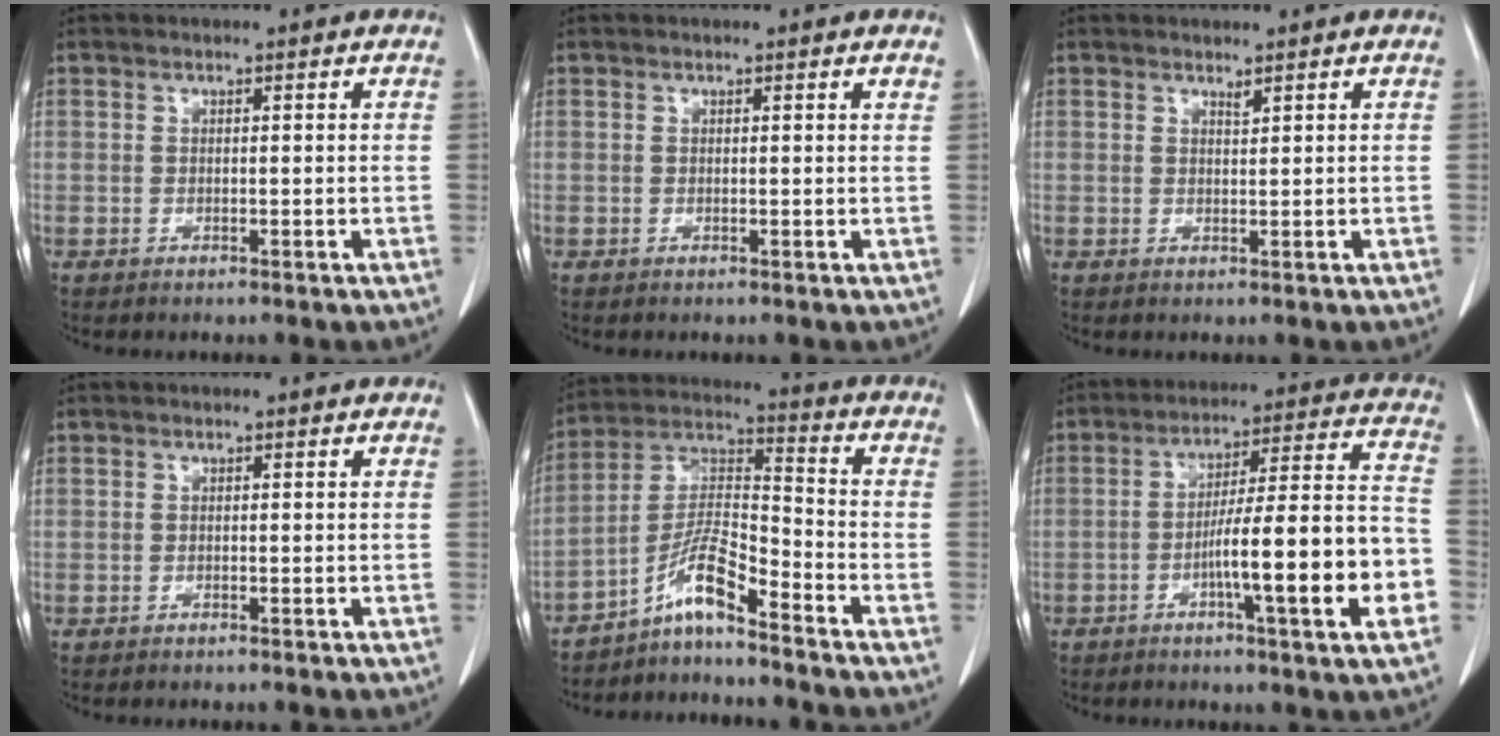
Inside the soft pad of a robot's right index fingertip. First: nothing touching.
{"total": 0.7, "force": [0.5, -0.1, 0.4], "torque": [-0.008, -0.002, 0.004]}
{"total": 0.8, "force": [0.7, 0.0, 0.3], "torque": [-0.007, -0.007, 0.013]}
{"total": 0.0}
{"total": 7.8, "force": [-5.9, 0.4, 5.1], "torque": [-0.109, 0.010, -0.114]}
{"total": 16.5, "force": [-5.1, 0.6, 15.7], "torque": [-0.227, 0.013, -0.076]}